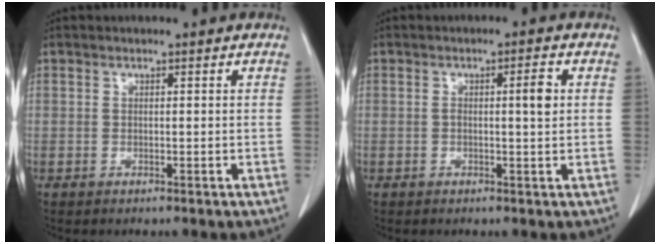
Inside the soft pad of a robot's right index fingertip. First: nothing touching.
{"total": 2.8, "force": [0.3, 0.2, 2.8], "torque": [-0.046, 0.003, 0.004]}